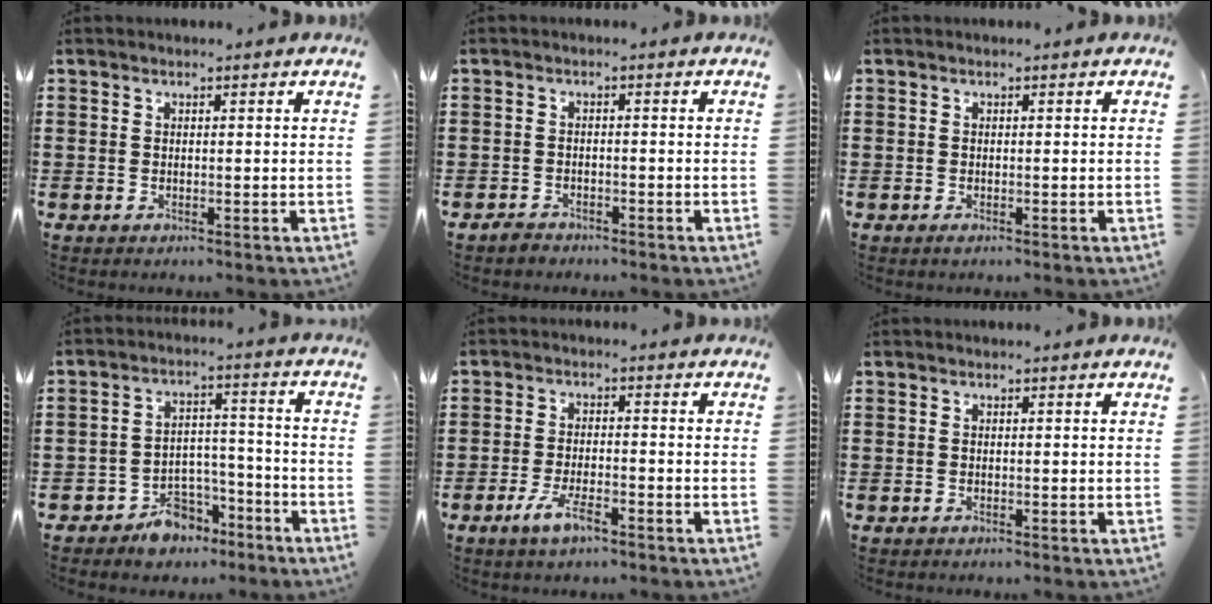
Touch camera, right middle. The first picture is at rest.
{"total": 1.4, "force": [-1.3, 0.4, 0.2], "torque": [-0.009, 0.000, -0.028]}
{"total": 0.0}
{"total": 6.1, "force": [-5.4, 2.7, 1.0], "torque": [-0.017, 0.024, -0.106]}
{"total": 4.8, "force": [-2.8, 1.4, 3.6], "torque": [-0.078, -0.001, -0.057]}
{"total": 0.0}